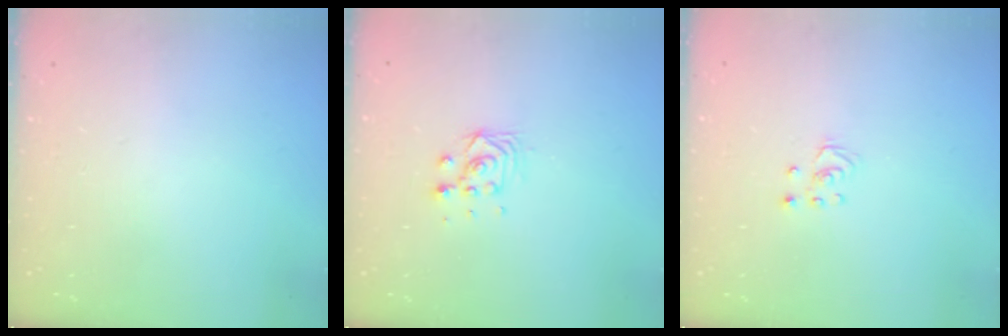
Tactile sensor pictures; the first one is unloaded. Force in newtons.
{"total": 7.3, "press": 7.3, "slide": 0.4}
{"total": 2.5, "press": 2.5, "slide": 0.2}